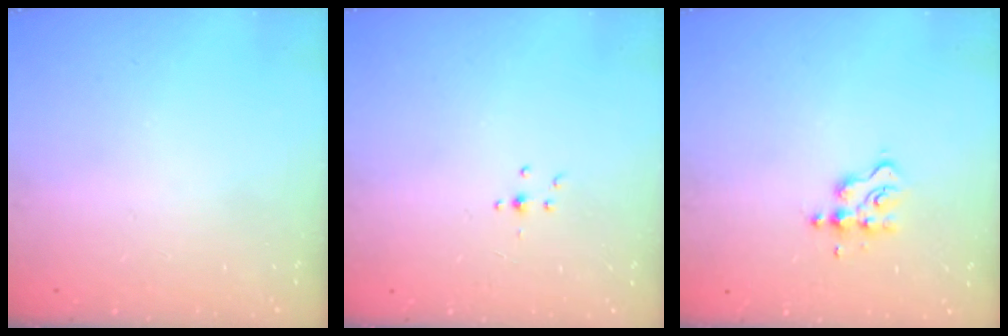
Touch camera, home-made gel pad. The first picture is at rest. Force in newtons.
{"total": 3.0, "press": 2.8, "slide": 1.1}
{"total": 4.7, "press": 4.7, "slide": 0.7}